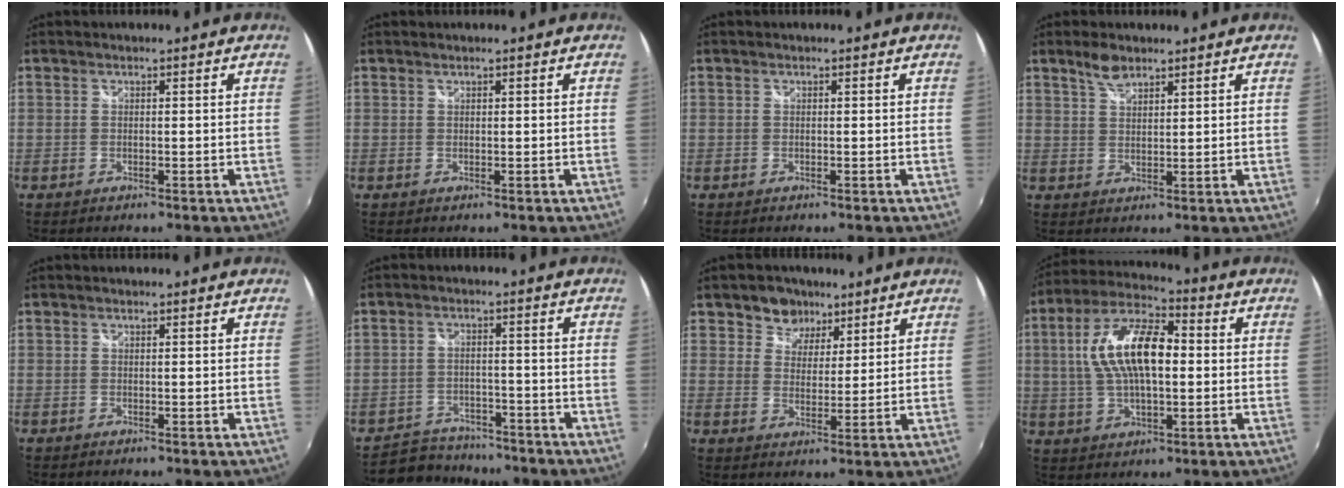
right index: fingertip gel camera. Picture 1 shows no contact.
{"total": 0.0}
{"total": 0.0}
{"total": 3.8, "force": [2.9, 1.5, 1.9], "torque": [-0.034, 0.005, 0.055]}
{"total": 0.0}
{"total": 7.7, "force": [-6.8, 3.6, 0.8], "torque": [-0.035, 0.012, -0.101]}
{"total": 6.0, "force": [3.9, 4.5, 1.0], "torque": [-0.011, 0.009, 0.064]}
{"total": 14.9, "force": [1.4, 6.6, 13.3], "torque": [-0.260, 0.021, 0.021]}